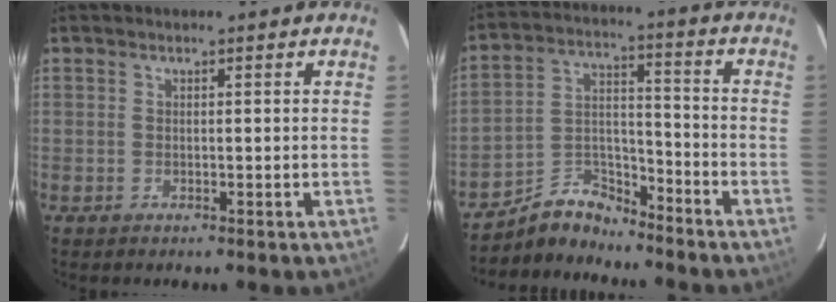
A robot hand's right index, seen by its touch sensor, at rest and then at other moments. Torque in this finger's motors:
{"motor_torque": [0.37, -0.51, -0.15, -0.08]}